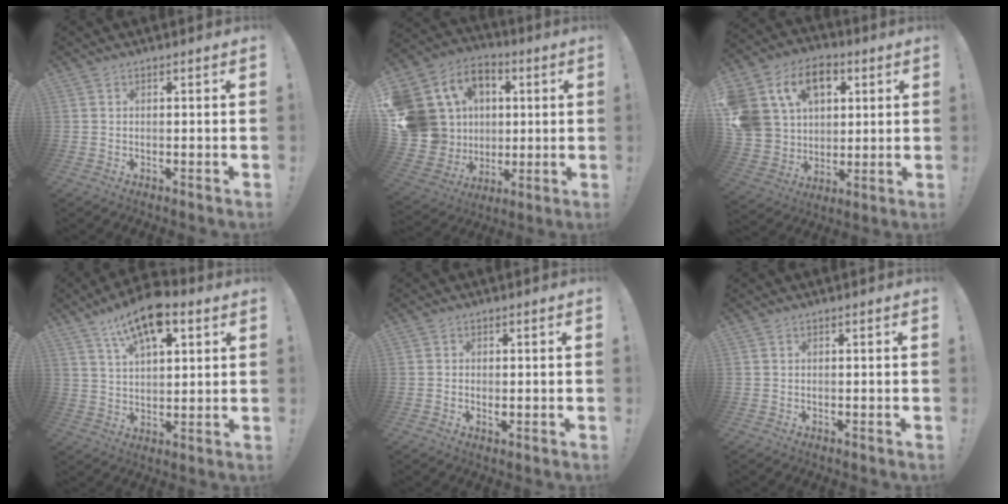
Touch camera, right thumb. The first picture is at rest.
{"total": 19.5, "force": [2.5, 17.4, 8.4], "torque": [-0.171, -0.015, 0.095]}
{"total": 18.0, "force": [7.7, 13.5, 9.0], "torque": [-0.163, -0.021, 0.159]}
{"total": 12.9, "force": [7.7, 5.6, 8.7], "torque": [-0.147, -0.029, 0.136]}
{"total": 1.0, "force": [-0.2, 0.7, 0.6], "torque": [-0.009, 0.001, -0.004]}
{"total": 0.0}